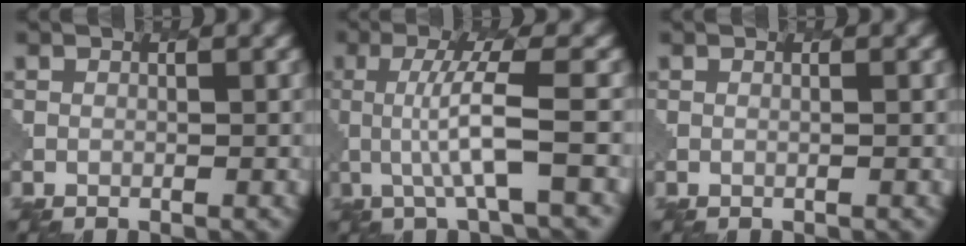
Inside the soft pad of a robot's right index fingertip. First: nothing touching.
{"total": 5.0, "force": [-0.1, 0.8, 5.0], "torque": [-0.092, 0.003, -0.004]}
{"total": 0.6, "force": [0.3, 0.2, 0.4], "torque": [-0.004, -0.001, -0.003]}